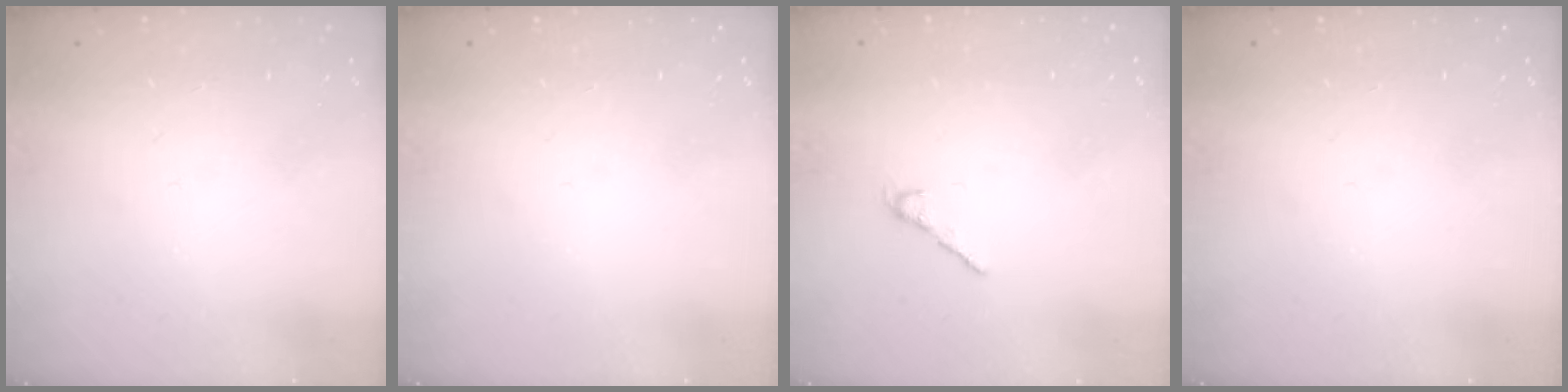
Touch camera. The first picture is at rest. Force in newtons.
{"total": 0.0}
{"total": 2.2, "press": 2.2, "slide": 0.4}
{"total": 0.0}